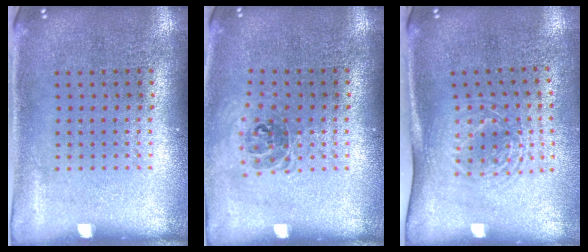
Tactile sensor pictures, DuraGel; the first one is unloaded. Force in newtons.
{"total": 1.0, "press": 0.8, "slide": 0.5}
{"total": 1.7, "press": 1.3, "slide": 1.1}